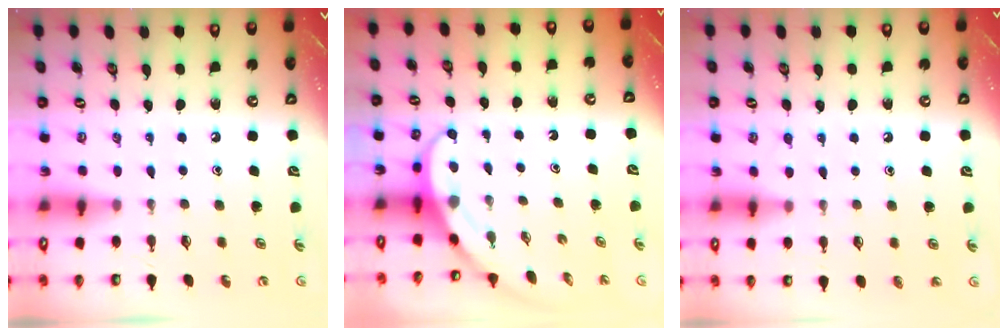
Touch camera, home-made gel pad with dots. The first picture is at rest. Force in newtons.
{"total": 3.9, "press": 3.9, "slide": 0.4}
{"total": 4.4, "press": 4.3, "slide": 0.4}